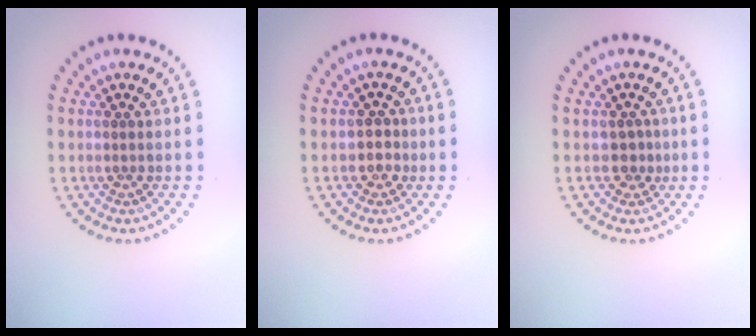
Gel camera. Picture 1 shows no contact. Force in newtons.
{"total": 1.5, "press": 1.3, "slide": 0.7}
{"total": 1.5, "press": 1.2, "slide": 0.9}